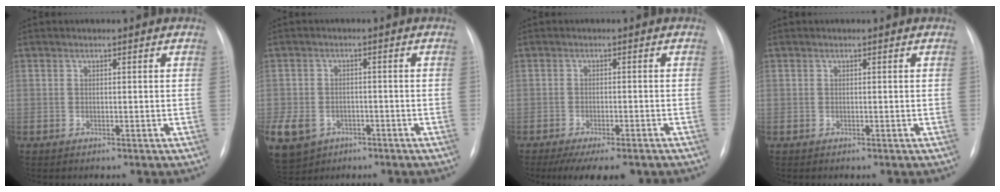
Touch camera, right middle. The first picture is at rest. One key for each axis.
{"total": 17.9, "fx": -8.0, "fy": 14.2, "fz": 7.5, "tx": -0.247, "ty": -0.008, "tz": -0.115}
{"total": 10.0, "fx": -7.7, "fy": 2.7, "fz": 5.7, "tx": -0.071, "ty": -0.009, "tz": -0.106}
{"total": 0.0}